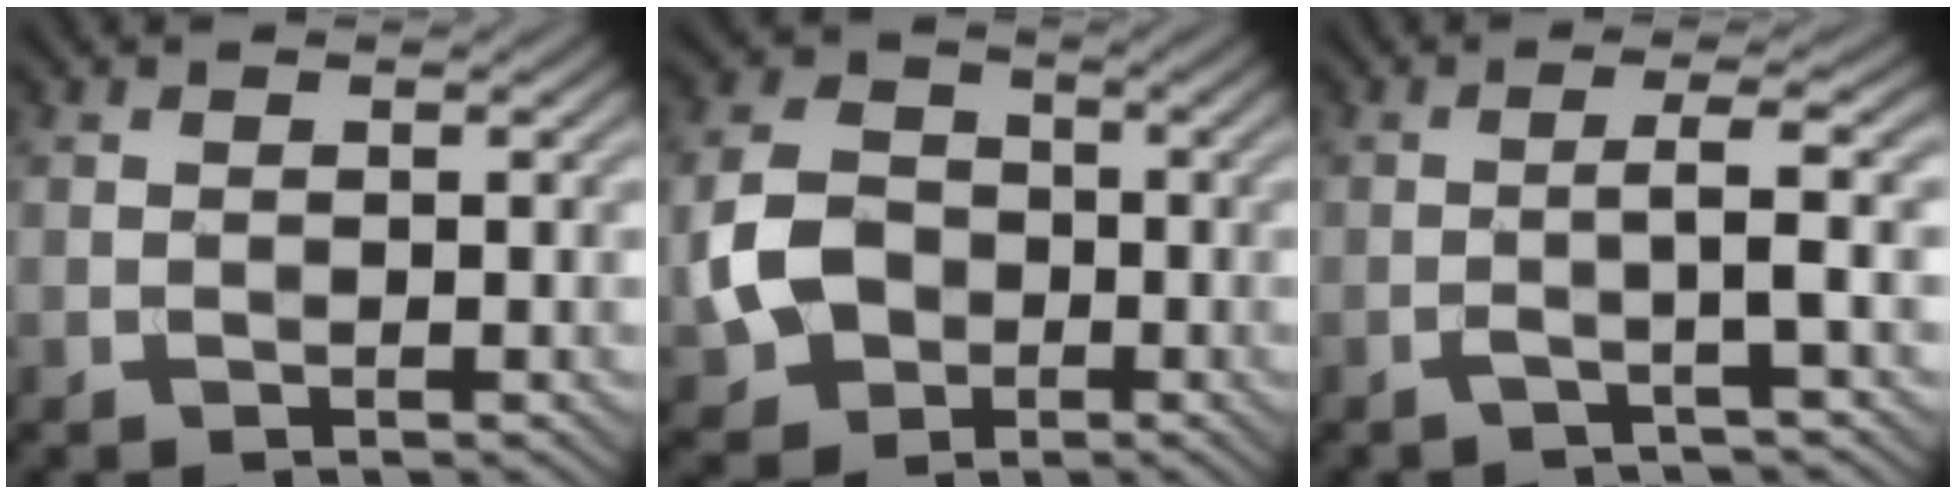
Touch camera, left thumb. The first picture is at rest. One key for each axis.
{"total": 7.7, "fx": -1.8, "fy": 6.2, "fz": 4.1, "tx": -0.097, "ty": -0.007, "tz": -0.046}
{"total": 3.8, "fx": -0.8, "fy": 0.0, "fz": 3.7, "tx": -0.057, "ty": 0.016, "tz": -0.034}